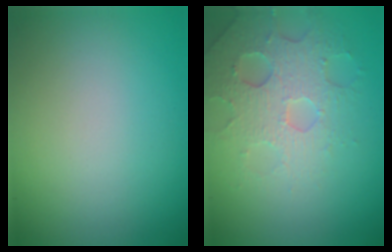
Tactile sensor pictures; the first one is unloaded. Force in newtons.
{"total": 4.7, "press": 3.6, "slide": 2.9}